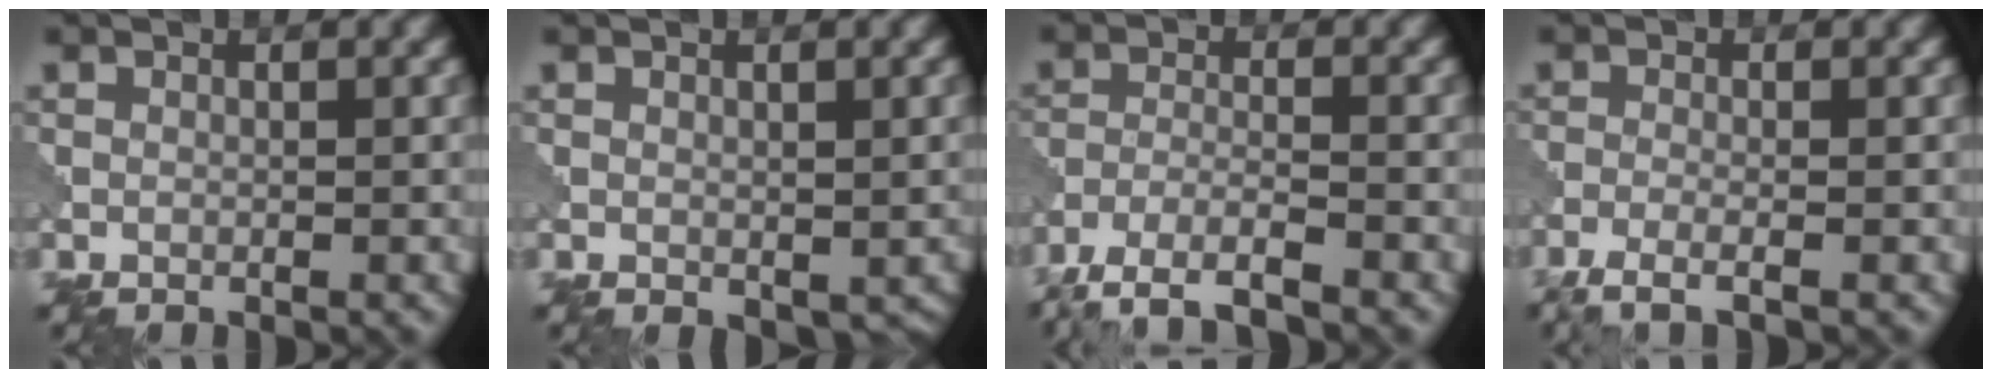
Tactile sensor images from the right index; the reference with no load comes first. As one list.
[{"total": 1.3, "force": [0.1, 0.9, 0.9], "torque": [-0.011, -0.004, 0.007]}, {"total": 4.8, "force": [-3.9, 0.9, 2.6], "torque": [-0.050, -0.007, -0.079]}, {"total": 2.7, "force": [-1.7, 0.6, 2.0], "torque": [-0.037, -0.006, -0.045]}]